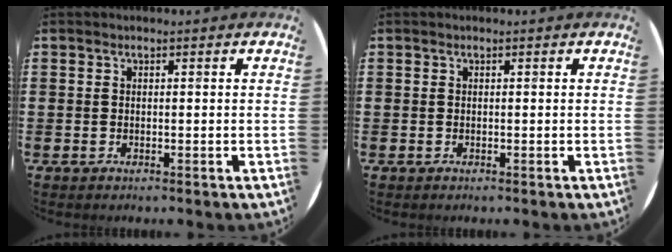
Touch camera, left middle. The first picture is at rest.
{"total": 0.0}